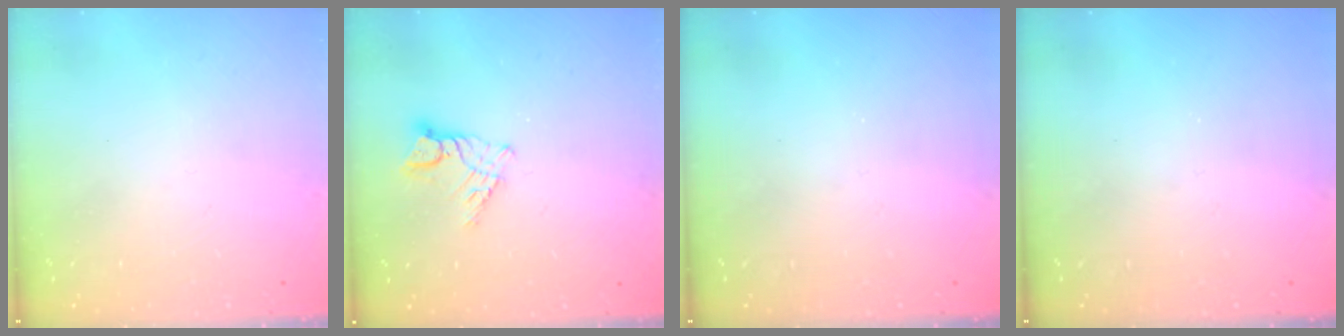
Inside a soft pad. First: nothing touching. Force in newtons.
{"total": 6.9, "press": 6.9, "slide": 0.5}
{"total": 0.0}
{"total": 0.0}